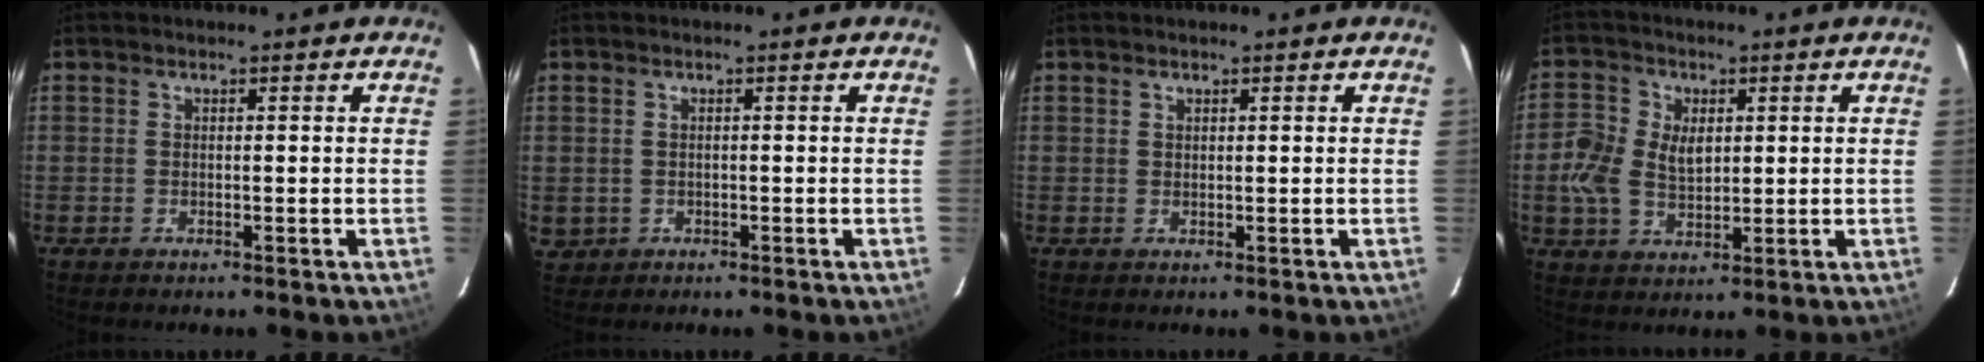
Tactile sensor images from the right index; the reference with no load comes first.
{"total": 2.7, "force": [-0.1, 2.6, 0.6], "torque": [-0.011, -0.001, 0.005]}
{"total": 0.6, "force": [0.5, 0.3, 0.1], "torque": [-0.001, 0.001, 0.009]}
{"total": 7.6, "force": [0.4, 5.5, 5.2], "torque": [-0.117, 0.009, 0.005]}